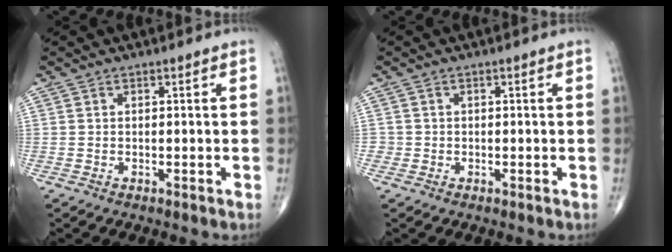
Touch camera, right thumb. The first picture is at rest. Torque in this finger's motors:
{"motor_torque": [-0.06, -0.15, 0.22, -0.06, -0.03]}